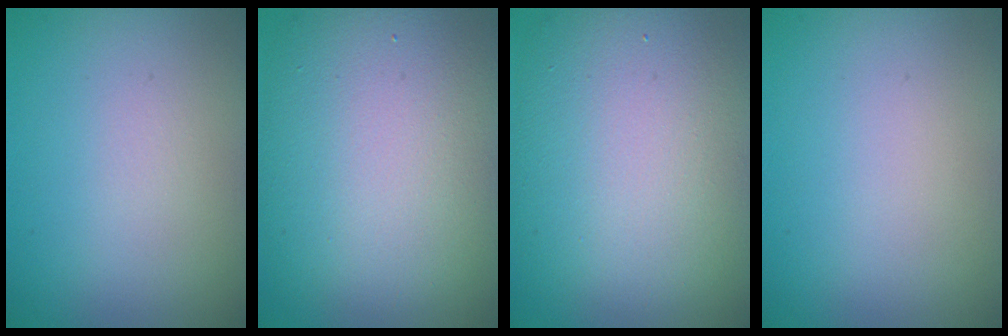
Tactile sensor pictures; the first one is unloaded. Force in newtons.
{"total": 12.9, "press": 12.9, "slide": 0.6}
{"total": 12.6, "press": 12.6, "slide": 0.9}
{"total": 0.0}